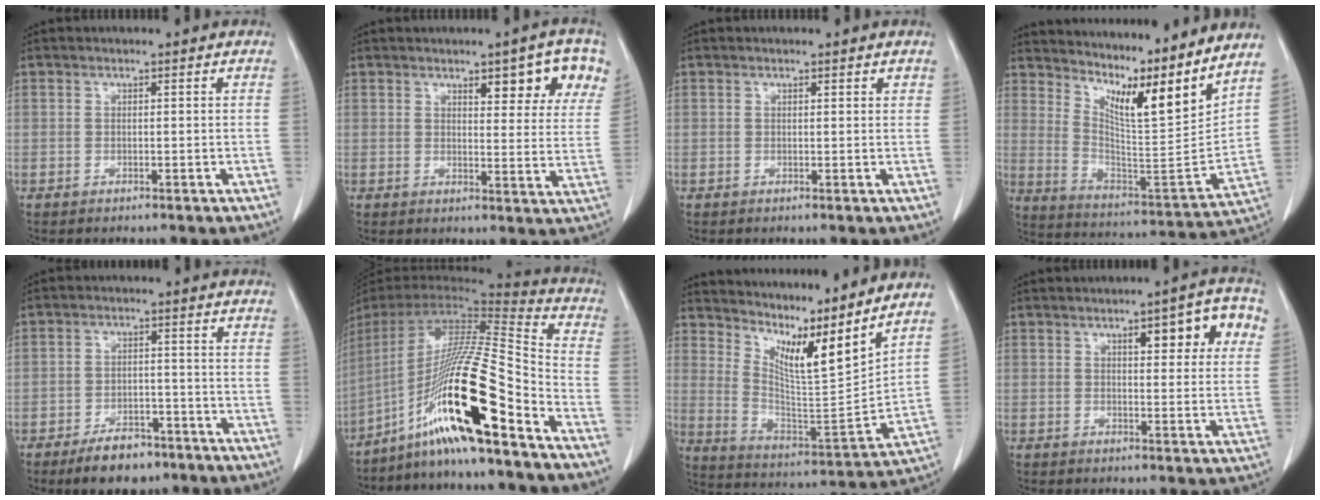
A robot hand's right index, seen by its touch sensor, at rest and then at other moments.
{"total": 8.9, "force": [5.0, 2.5, 6.9], "torque": [-0.078, 0.002, 0.059]}
{"total": 0.8, "force": [0.7, 0.3, 0.4], "torque": [-0.004, -0.001, 0.008]}
{"total": 18.0, "force": [14.4, 1.0, 10.8], "torque": [-0.184, -0.031, 0.232]}
{"total": 6.8, "force": [-4.8, 3.3, 3.4], "torque": [-0.059, 0.003, -0.074]}
{"total": 22.9, "force": [-14.1, 0.9, 18.0], "torque": [-0.345, -0.012, -0.258]}
{"total": 16.1, "force": [12.5, 0.9, 10.1], "torque": [-0.180, -0.018, 0.212]}
{"total": 9.2, "force": [4.0, 2.4, 7.9], "torque": [-0.094, 0.013, 0.050]}